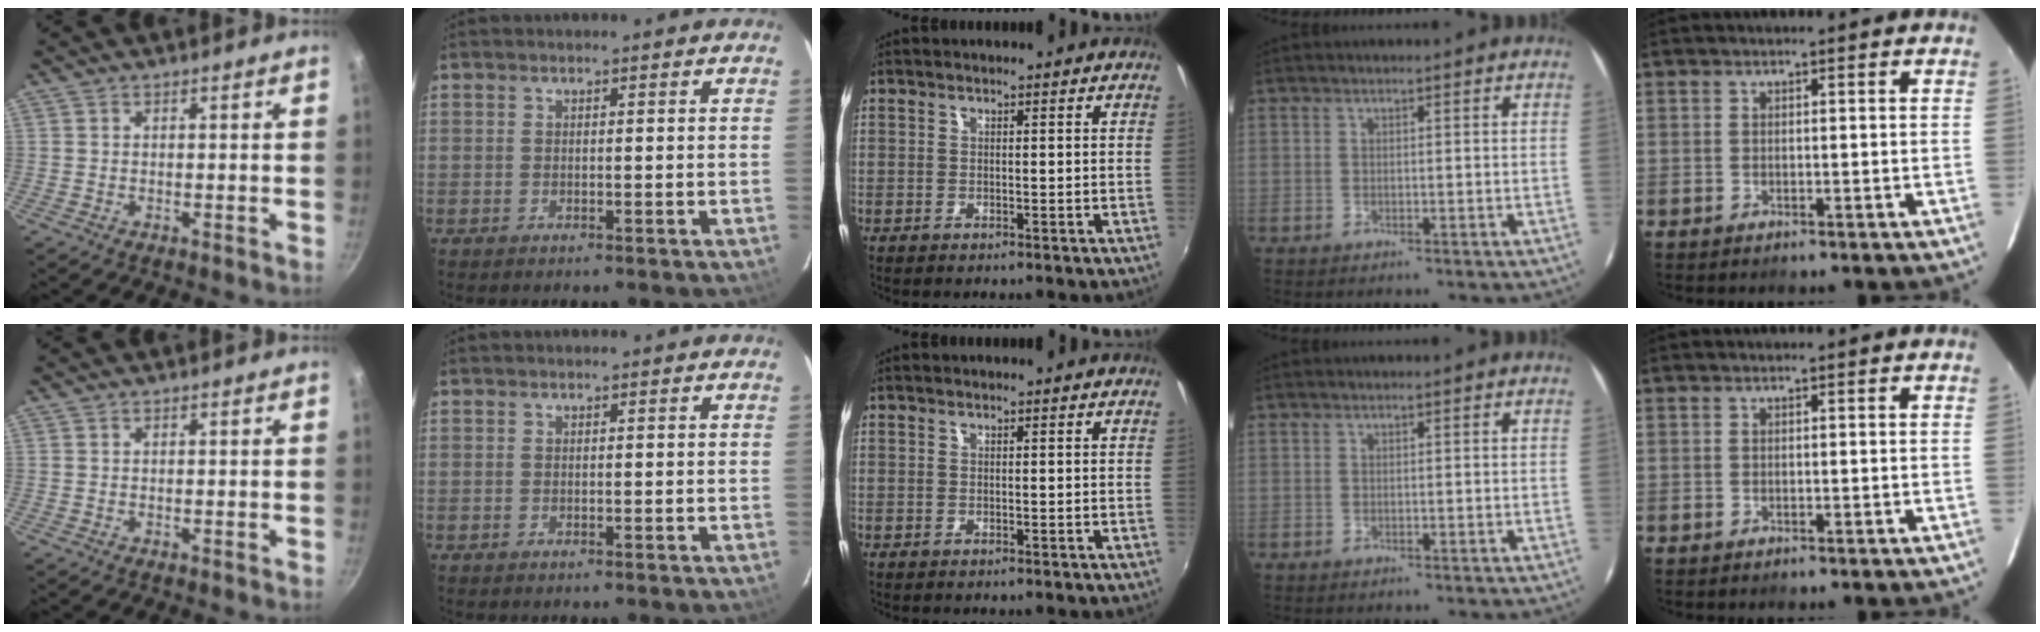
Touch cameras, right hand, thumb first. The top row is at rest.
{}